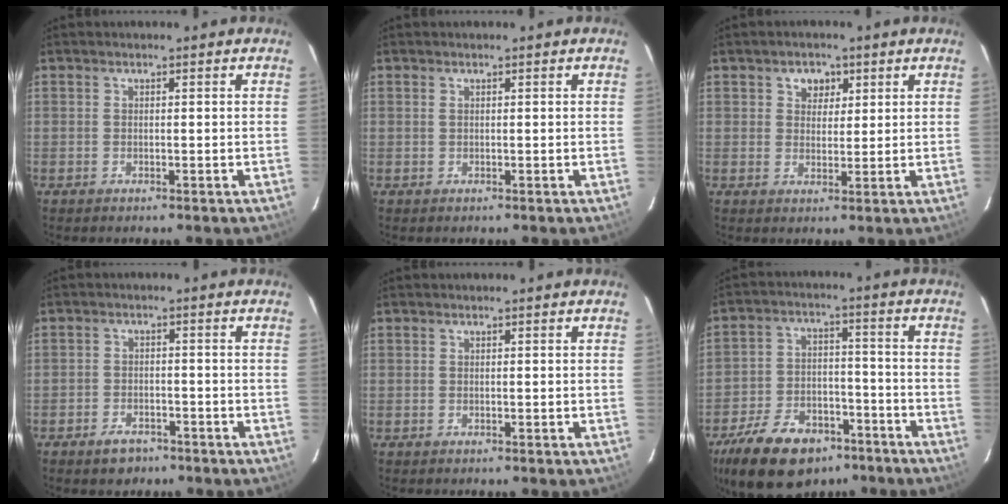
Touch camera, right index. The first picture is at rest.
{"total": 0.0}
{"total": 3.5, "force": [1.8, 2.7, 1.3], "torque": [-0.012, 0.005, 0.031]}
{"total": 4.2, "force": [-3.1, 2.4, 1.4], "torque": [-0.041, 0.007, -0.045]}
{"total": 0.0}
{"total": 17.8, "force": [-11.9, 9.9, 8.7], "torque": [-0.196, 0.010, -0.182]}